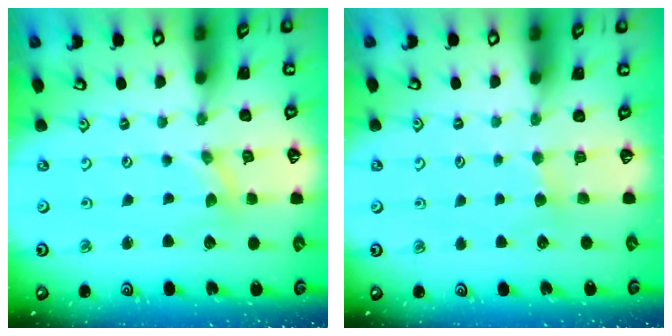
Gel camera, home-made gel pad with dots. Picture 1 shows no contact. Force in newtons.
{"total": 2.9, "press": 2.9, "slide": 0.5}